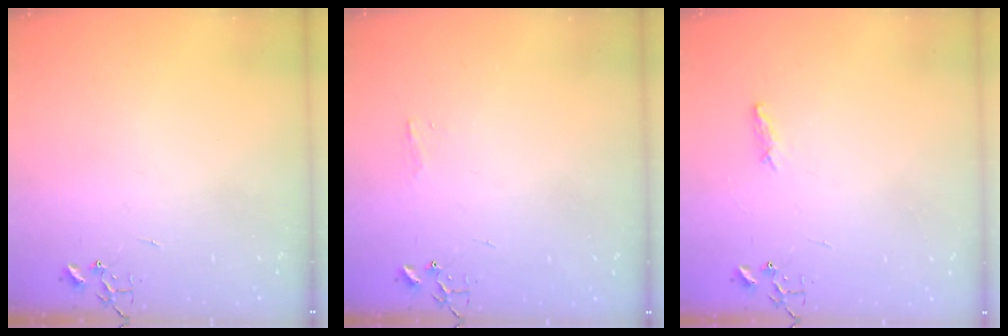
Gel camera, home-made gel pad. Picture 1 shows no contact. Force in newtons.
{"total": 3.7, "press": 3.6, "slide": 0.6}
{"total": 5.9, "press": 5.8, "slide": 0.7}